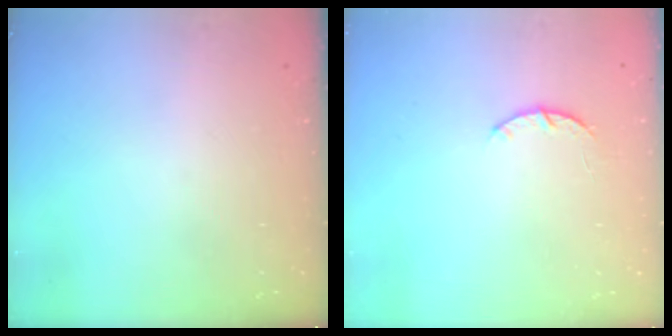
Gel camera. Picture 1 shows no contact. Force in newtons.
{"total": 3.0, "press": 2.9, "slide": 0.5}